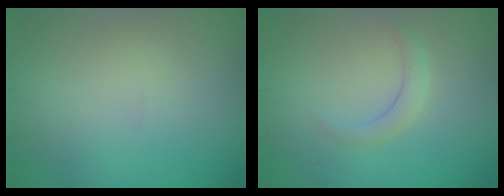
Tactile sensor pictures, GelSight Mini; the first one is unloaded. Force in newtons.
{"total": 1.4, "press": 1.4, "slide": 0.0}